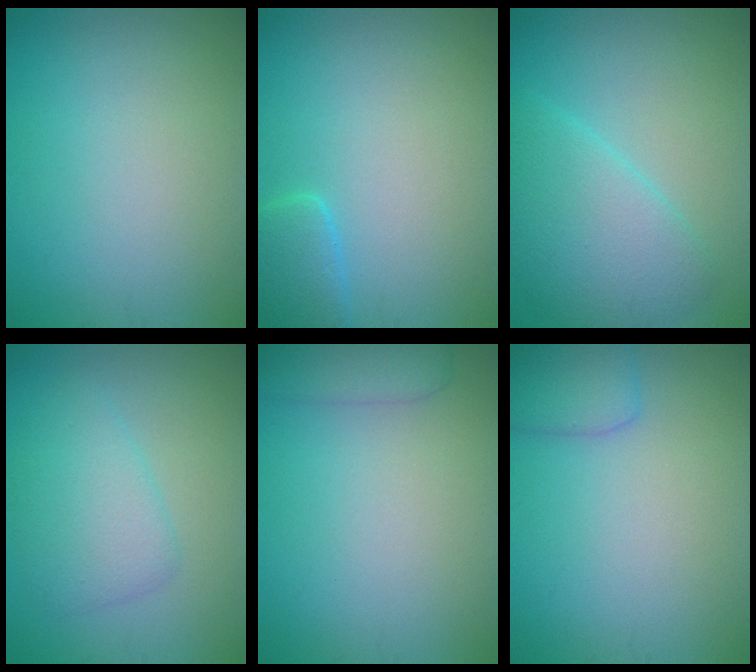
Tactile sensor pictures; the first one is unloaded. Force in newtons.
{"total": 2.6, "press": 2.6, "slide": 0.3}
{"total": 5.0, "press": 5.0, "slide": 0.2}
{"total": 3.5, "press": 3.5, "slide": 0.0}
{"total": 2.8, "press": 2.8, "slide": 0.1}
{"total": 2.4, "press": 2.4, "slide": 0.1}